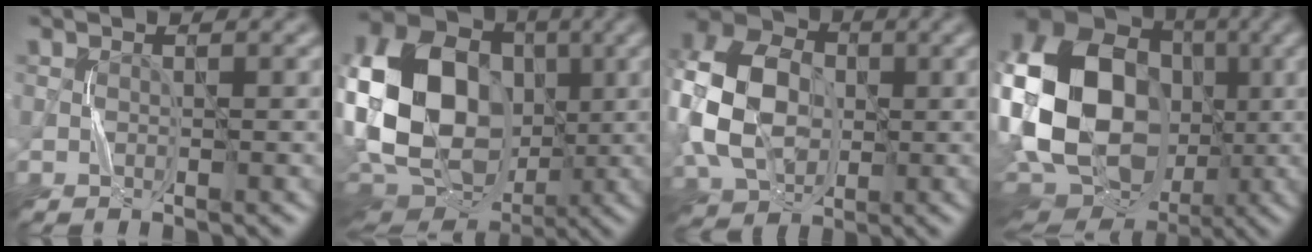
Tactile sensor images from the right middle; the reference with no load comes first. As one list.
[{"total": 18.8, "force": [0.3, 14.4, 12.1], "torque": [-0.245, 0.011, 0.002]}, {"total": 13.0, "force": [-0.4, 9.5, 8.8], "torque": [-0.211, 0.011, -0.018]}, {"total": 21.6, "force": [-1.3, 16.7, 13.7], "torque": [-0.274, 0.009, -0.052]}]